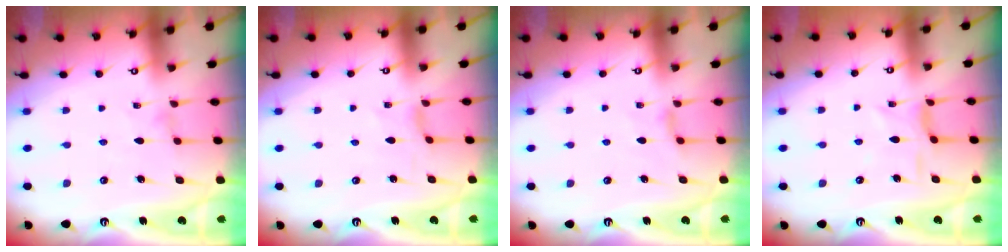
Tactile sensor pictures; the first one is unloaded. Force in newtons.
{"total": 2.0, "press": 2.0, "slide": 0.4}
{"total": 3.0, "press": 2.9, "slide": 0.6}
{"total": 4.4, "press": 4.4, "slide": 0.4}